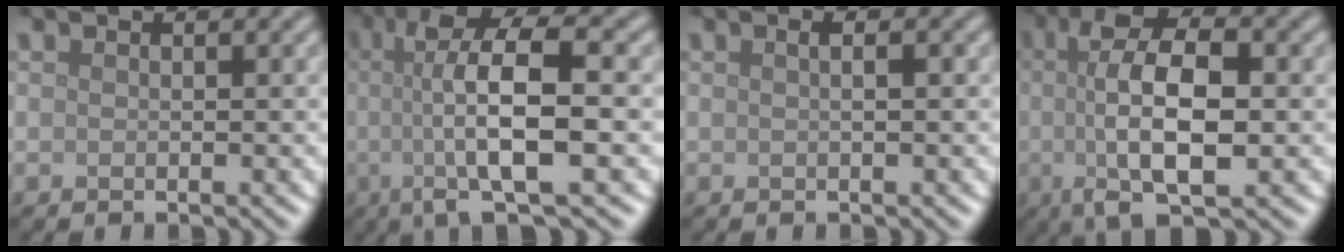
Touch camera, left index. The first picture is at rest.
{"total": 9.9, "force": [0.1, 2.6, 9.6], "torque": [-0.140, 0.013, -0.007]}
{"total": 1.2, "force": [0.3, 0.3, 1.1], "torque": [-0.013, -0.004, 0.002]}
{"total": 8.9, "force": [-0.1, 3.2, 8.3], "torque": [-0.140, 0.007, -0.008]}